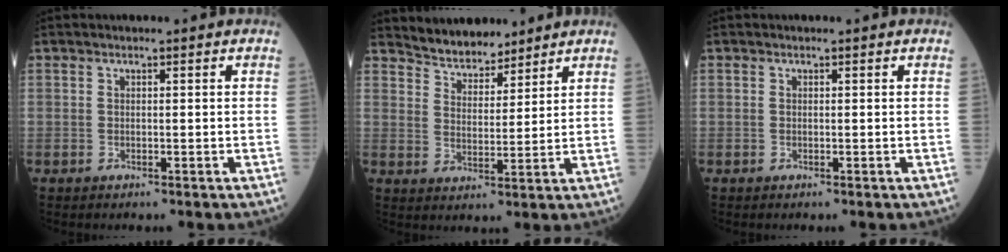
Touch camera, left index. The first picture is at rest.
{"total": 6.7, "force": [6.3, 2.0, 1.2], "torque": [-0.028, 0.015, 0.119]}
{"total": 0.0}